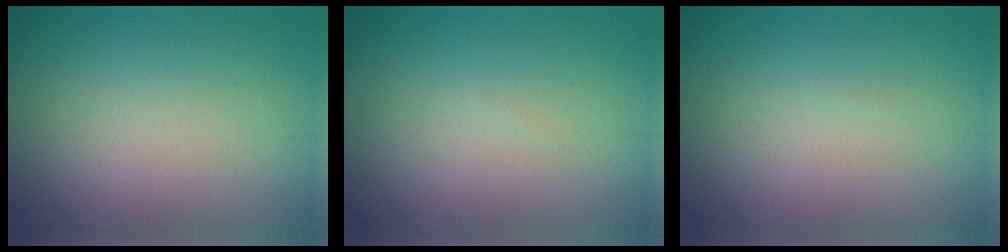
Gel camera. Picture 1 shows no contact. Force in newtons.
{"total": 0.0}
{"total": 0.0}